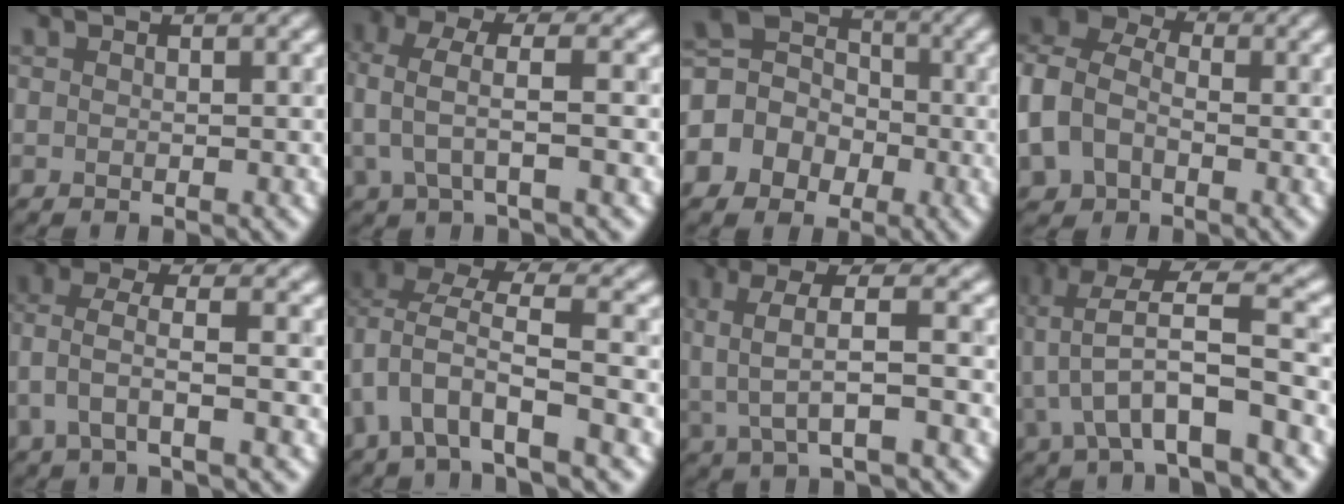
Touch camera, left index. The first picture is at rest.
{"total": 3.5, "force": [0.3, 1.2, 3.2], "torque": [-0.073, 0.010, 0.005]}
{"total": 5.9, "force": [-1.2, 5.3, 2.3], "torque": [-0.040, 0.010, -0.040]}
{"total": 7.7, "force": [-1.3, 5.8, 5.0], "torque": [-0.131, 0.008, -0.032]}
{"total": 3.0, "force": [-0.5, 1.1, 2.8], "torque": [-0.067, 0.014, -0.013]}
{"total": 7.0, "force": [-2.0, 3.2, 5.9], "torque": [-0.109, 0.016, -0.043]}
{"total": 4.9, "force": [0.3, 1.4, 4.7], "torque": [-0.091, 0.011, 0.007]}
{"total": 8.8, "force": [-1.4, 2.8, 8.3], "torque": [-0.149, 0.024, -0.027]}